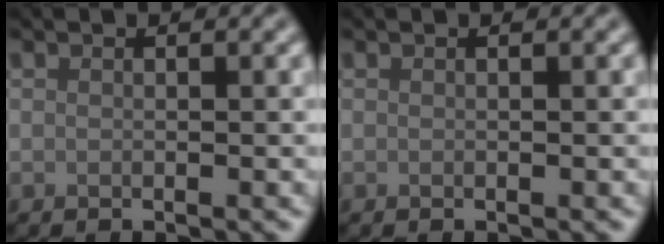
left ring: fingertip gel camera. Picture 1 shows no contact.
{"total": 0.0}